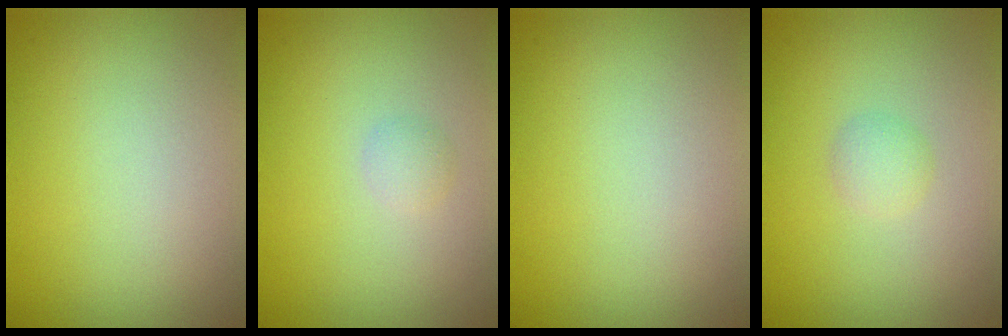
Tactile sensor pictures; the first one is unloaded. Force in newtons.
{"total": 0.9, "press": 0.9, "slide": 0.0}
{"total": 0.0}
{"total": 1.3, "press": 1.3, "slide": 0.1}